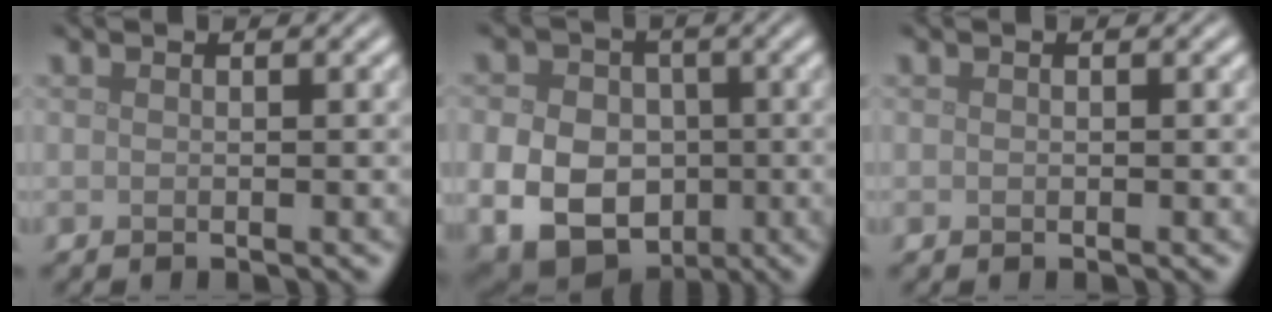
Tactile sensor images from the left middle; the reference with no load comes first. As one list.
[{"total": 10.4, "force": [-2.0, 8.3, 5.9], "torque": [-0.091, -0.018, -0.051]}, {"total": 0.0}]